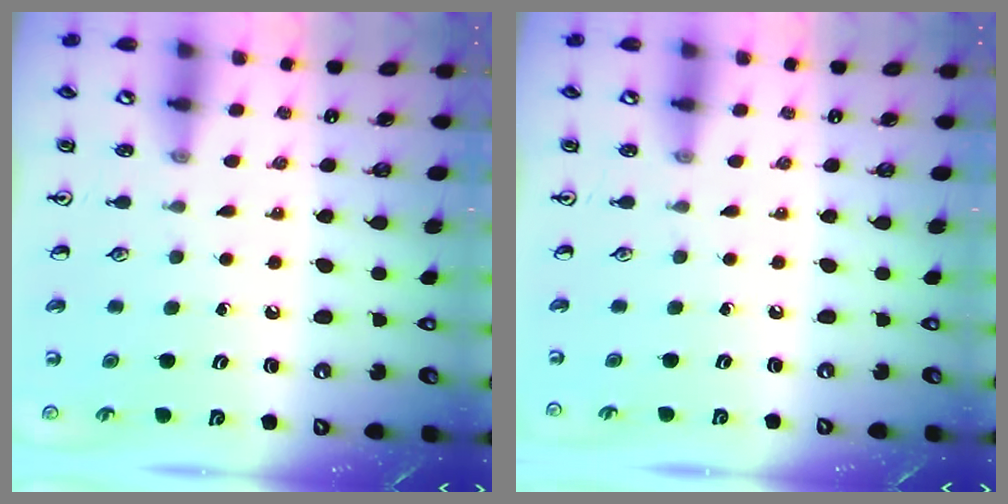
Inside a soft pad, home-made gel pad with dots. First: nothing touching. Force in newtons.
{"total": 0.0}